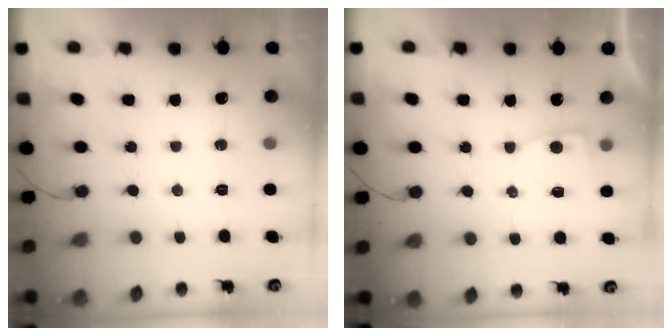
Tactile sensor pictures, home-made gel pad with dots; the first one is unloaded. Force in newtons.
{"total": 2.2, "press": 2.2, "slide": 0.3}